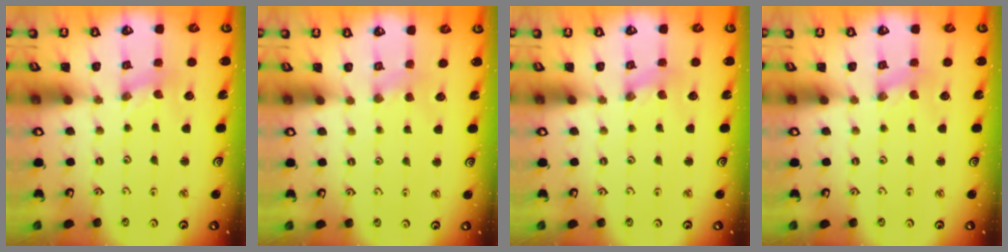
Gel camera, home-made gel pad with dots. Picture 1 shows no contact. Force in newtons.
{"total": 2.1, "press": 2.1, "slide": 0.5}
{"total": 0.0}
{"total": 0.0}